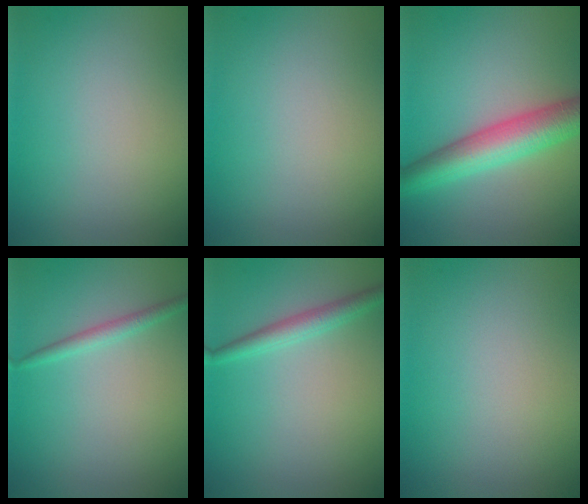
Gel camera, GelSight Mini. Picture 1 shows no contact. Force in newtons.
{"total": 0.0}
{"total": 6.4, "press": 6.4, "slide": 0.3}
{"total": 1.4, "press": 1.4, "slide": 0.1}
{"total": 2.1, "press": 2.1, "slide": 0.1}
{"total": 0.0}